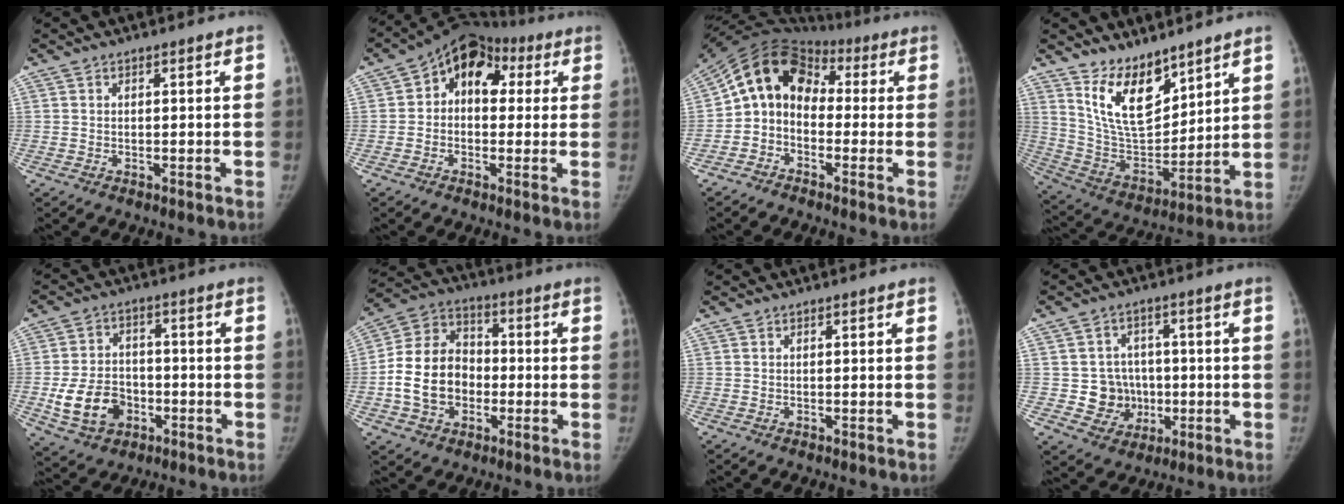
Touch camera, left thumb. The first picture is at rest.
{"total": 11.2, "force": [2.4, 8.1, 7.3], "torque": [-0.069, 0.032, 0.022]}
{"total": 12.0, "force": [-0.8, 9.8, 6.9], "torque": [-0.108, 0.058, -0.033]}
{"total": 13.9, "force": [9.5, 6.4, 7.9], "torque": [-0.101, -0.073, 0.196]}
{"total": 11.1, "force": [-3.5, 8.5, 6.2], "torque": [-0.091, 0.021, -0.054]}
{"total": 14.2, "force": [-2.5, 11.2, 8.4], "torque": [-0.131, 0.032, -0.051]}
{"total": 0.0}
{"total": 8.0, "force": [-1.0, 7.6, 2.4], "torque": [0.005, 0.016, -0.009]}